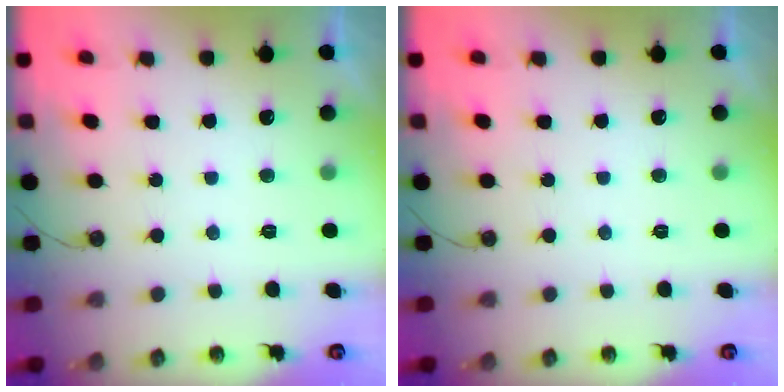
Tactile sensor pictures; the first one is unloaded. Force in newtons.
{"total": 0.0}